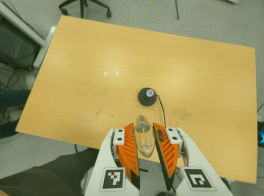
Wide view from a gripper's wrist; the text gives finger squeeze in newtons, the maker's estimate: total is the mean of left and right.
{"total": 11.8, "left": 12.2, "right": 11.4}